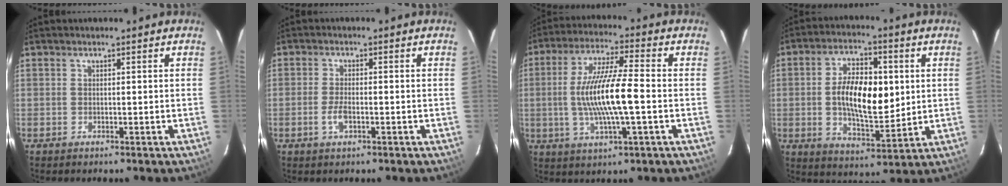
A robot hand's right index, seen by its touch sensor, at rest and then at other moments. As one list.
[{"total": 3.0, "force": [-1.2, 1.2, 2.5], "torque": [-0.057, -0.002, -0.023]}, {"total": 13.4, "force": [-1.5, 1.7, 13.2], "torque": [-0.251, 0.000, -0.026]}, {"total": 13.3, "force": [1.0, 6.3, 11.6], "torque": [-0.207, 0.007, 0.023]}]